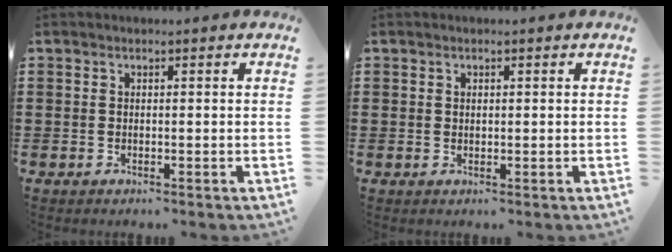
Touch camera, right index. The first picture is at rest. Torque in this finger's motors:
{"motor_torque": [-0.37, 0.59, -0.02, -0.01]}